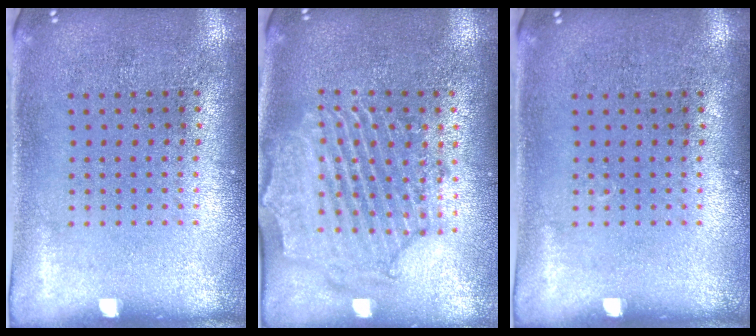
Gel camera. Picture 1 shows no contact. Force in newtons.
{"total": 2.3, "press": 2.1, "slide": 0.8}
{"total": 0.0}